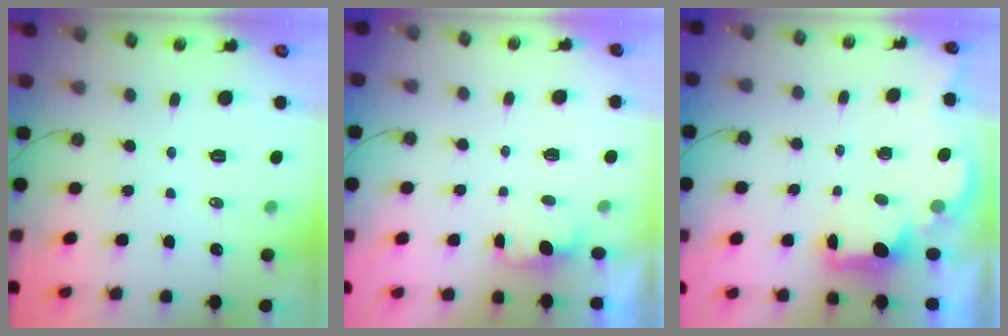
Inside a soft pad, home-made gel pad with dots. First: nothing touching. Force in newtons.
{"total": 1.0, "press": 0.7, "slide": 0.7}
{"total": 2.3, "press": 2.1, "slide": 0.7}